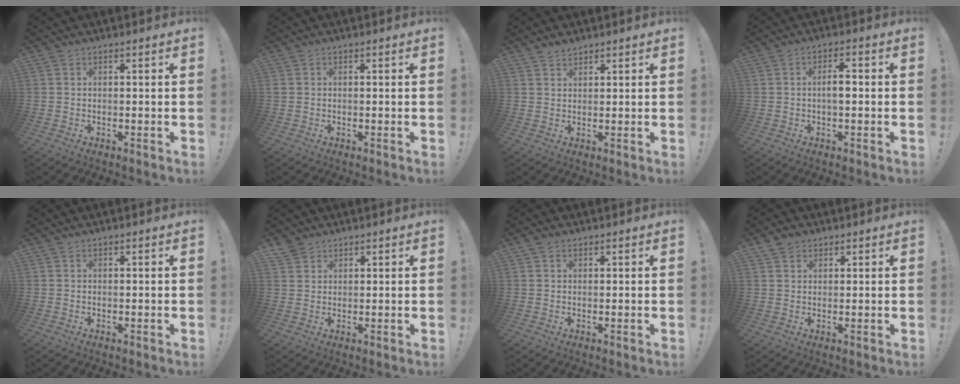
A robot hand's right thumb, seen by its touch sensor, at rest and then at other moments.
{"total": 0.6, "force": [-0.2, 0.6, 0.2], "torque": [-0.005, 0.004, -0.004]}
{"total": 2.0, "force": [1.9, 0.7, 0.4], "torque": [-0.007, -0.011, 0.036]}
{"total": 4.1, "force": [-0.5, 1.4, 3.8], "torque": [-0.064, 0.008, -0.012]}
{"total": 0.0}
{"total": 2.9, "force": [2.4, 1.5, 0.6], "torque": [-0.010, -0.014, 0.044]}
{"total": 1.1, "force": [0.7, 0.8, 0.4], "torque": [-0.007, 0.001, 0.013]}
{"total": 2.6, "force": [1.8, 1.8, 0.6], "torque": [-0.007, -0.005, 0.033]}